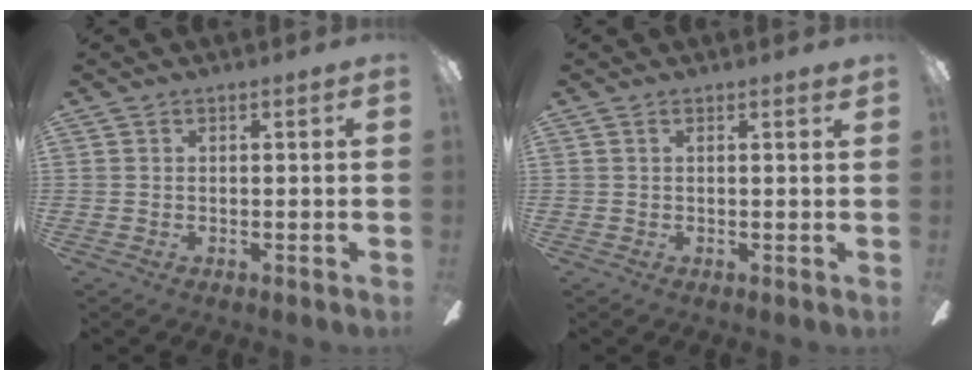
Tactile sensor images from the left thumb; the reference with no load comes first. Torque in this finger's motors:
{"motor_torque": [0.00, 0.00, -0.12, 0.10, 0.00]}